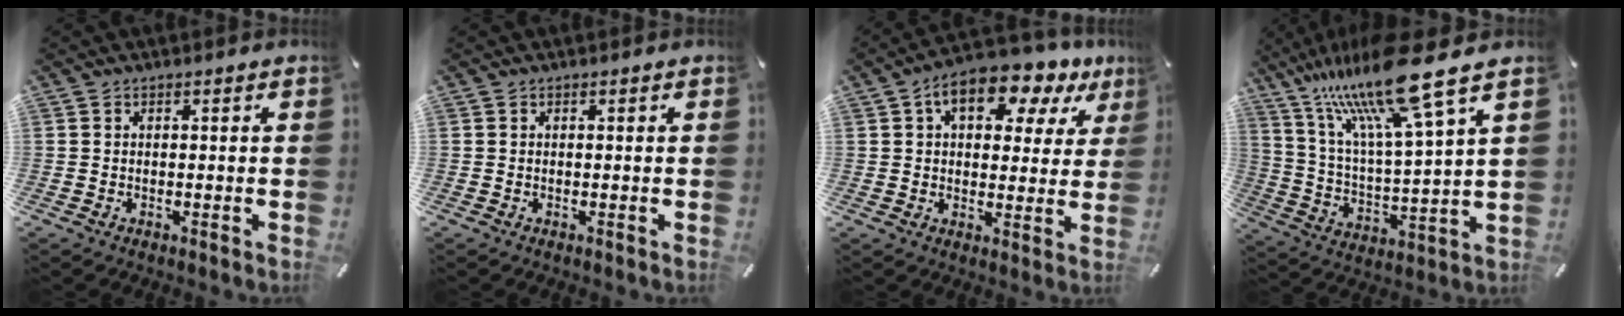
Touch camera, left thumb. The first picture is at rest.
{"total": 0.0}
{"total": 11.5, "force": [5.9, 6.3, 7.5], "torque": [-0.103, -0.025, 0.097]}
{"total": 20.1, "force": [14.9, 3.5, 13.0], "torque": [-0.272, -0.099, 0.243]}